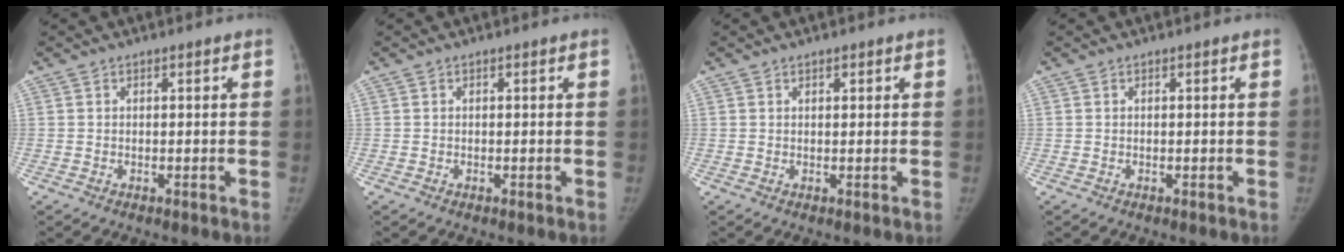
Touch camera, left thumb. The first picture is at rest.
{"total": 0.0}
{"total": 1.0, "force": [0.6, 0.4, 0.6], "torque": [-0.007, -0.002, 0.010]}
{"total": 0.0}